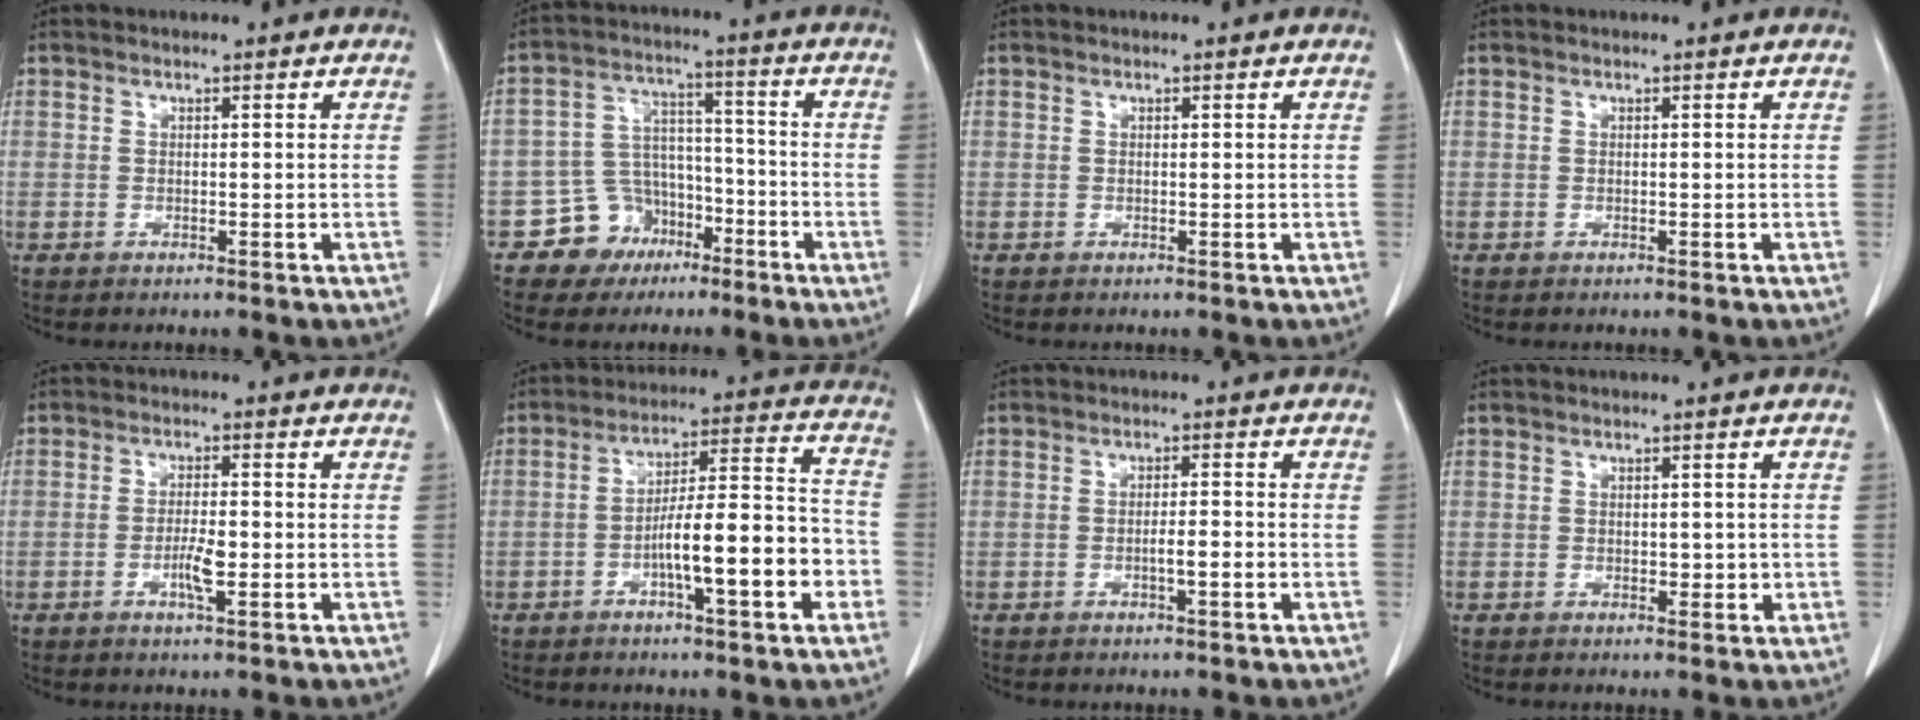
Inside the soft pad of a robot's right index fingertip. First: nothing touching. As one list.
[{"total": 8.2, "force": [-4.8, 6.6, 1.2], "torque": [-0.016, 0.026, -0.073]}, {"total": 0.0}, {"total": 0.0}, {"total": 3.8, "force": [-1.1, 0.7, 3.5], "torque": [-0.067, -0.001, -0.019]}, {"total": 13.4, "force": [-4.5, 2.0, 12.5], "torque": [-0.197, 0.023, -0.068]}, {"total": 2.4, "force": [-0.8, 0.2, 2.2], "torque": [-0.039, 0.000, -0.016]}, {"total": 1.7, "force": [-0.1, 1.1, 1.3], "torque": [-0.014, 0.000, 0.001]}]